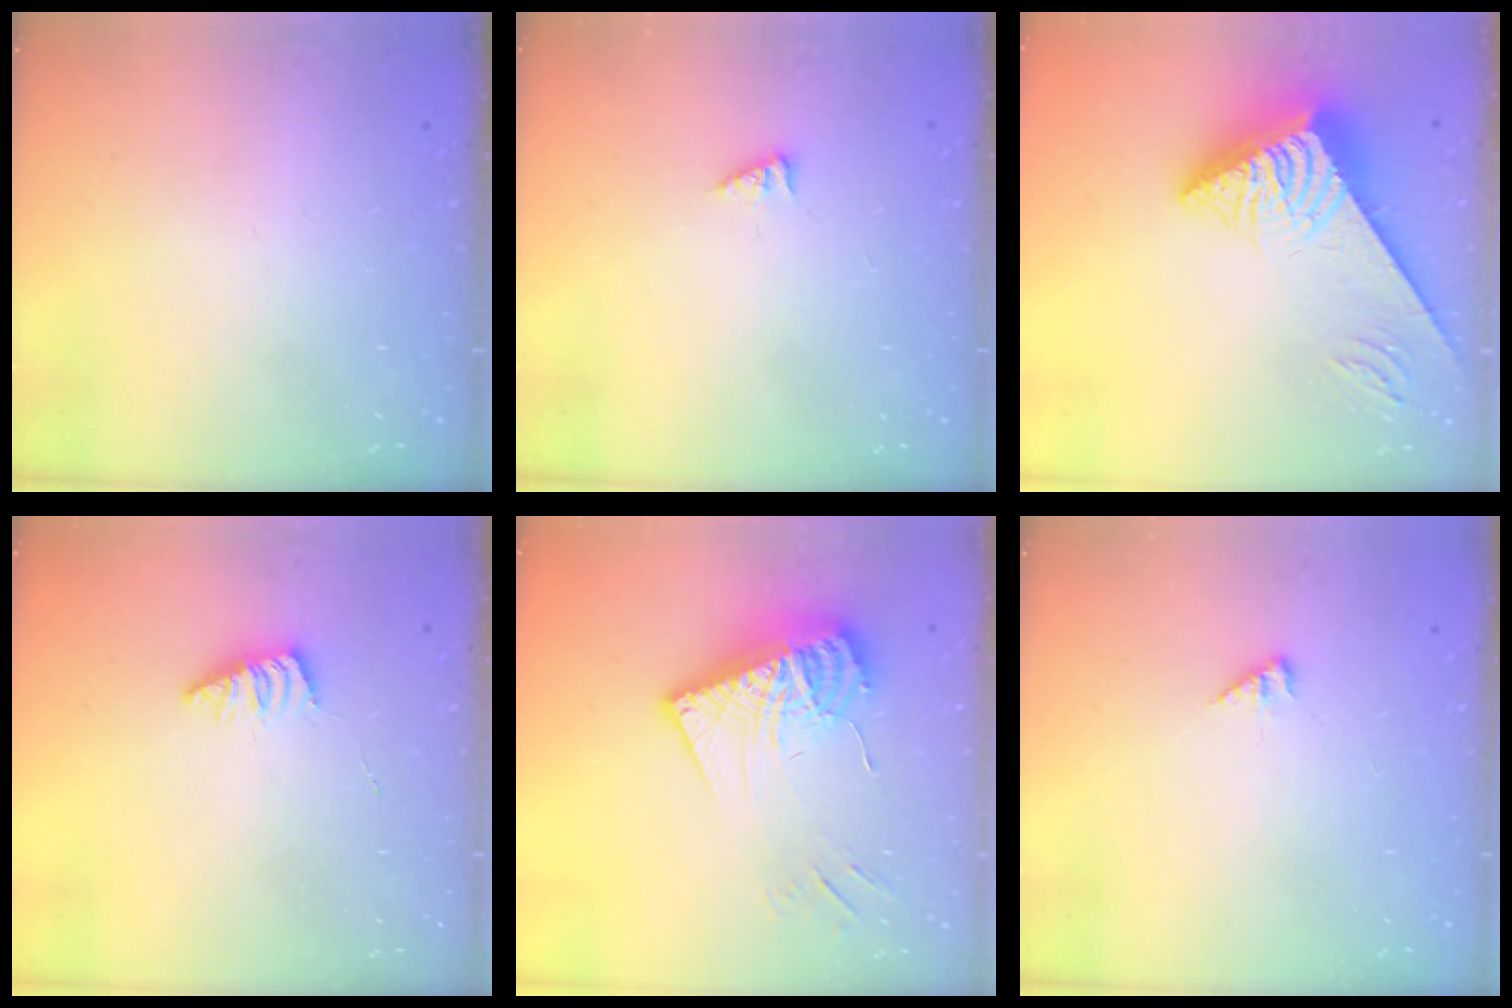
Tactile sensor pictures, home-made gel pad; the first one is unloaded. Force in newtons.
{"total": 1.6, "press": 1.5, "slide": 0.3}
{"total": 7.3, "press": 7.3, "slide": 0.9}
{"total": 1.5, "press": 1.4, "slide": 0.4}
{"total": 16.7, "press": 16.7, "slide": 1.6}
{"total": 2.7, "press": 2.7, "slide": 0.4}